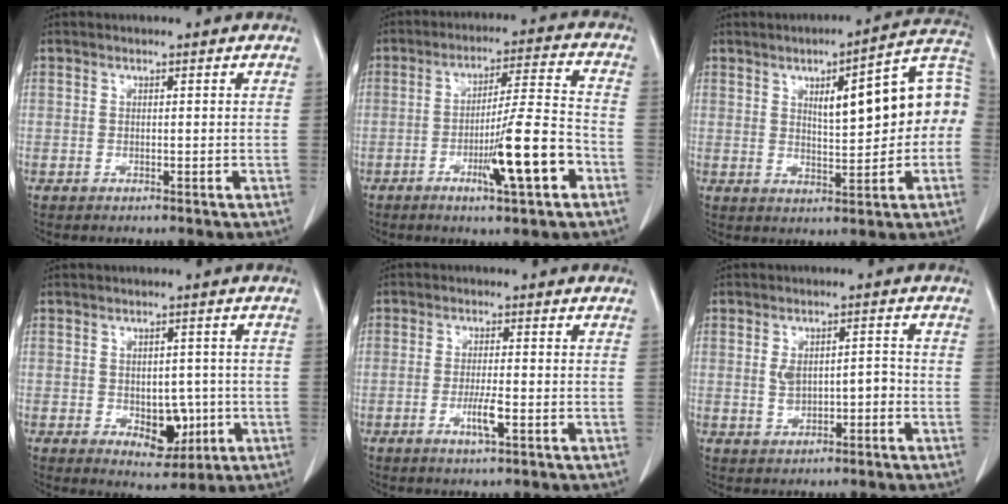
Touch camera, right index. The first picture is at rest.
{"total": 11.8, "force": [-4.7, 0.3, 10.8], "torque": [-0.177, -0.005, -0.075]}
{"total": 13.5, "force": [1.4, 3.5, 13.0], "torque": [-0.174, 0.041, 0.022]}
{"total": 6.1, "force": [-1.3, 3.7, 4.7], "torque": [-0.054, 0.001, -0.006]}
{"total": 3.8, "force": [-1.4, 0.3, 3.5], "torque": [-0.067, -0.005, -0.025]}
{"total": 4.4, "force": [-0.5, 2.3, 3.8], "torque": [-0.069, 0.015, 0.000]}